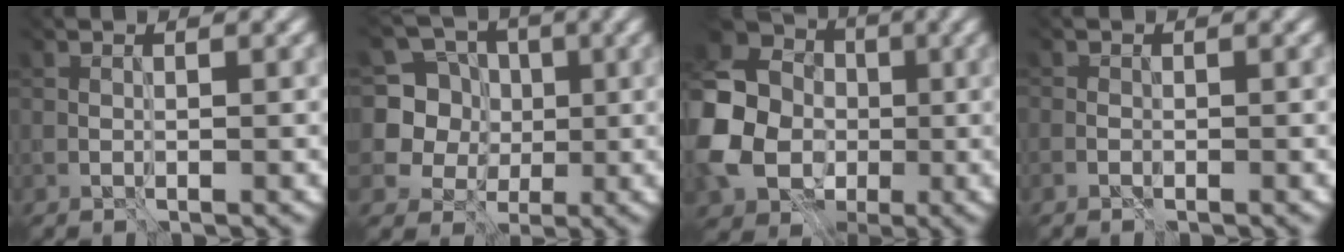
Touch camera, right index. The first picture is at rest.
{"total": 8.0, "force": [2.0, 7.5, 1.6], "torque": [-0.055, 0.014, 0.031]}
{"total": 11.0, "force": [-1.0, 9.8, 5.0], "torque": [-0.137, -0.024, -0.029]}
{"total": 0.7, "force": [-0.5, 0.5, -0.1], "torque": [-0.001, -0.002, -0.011]}